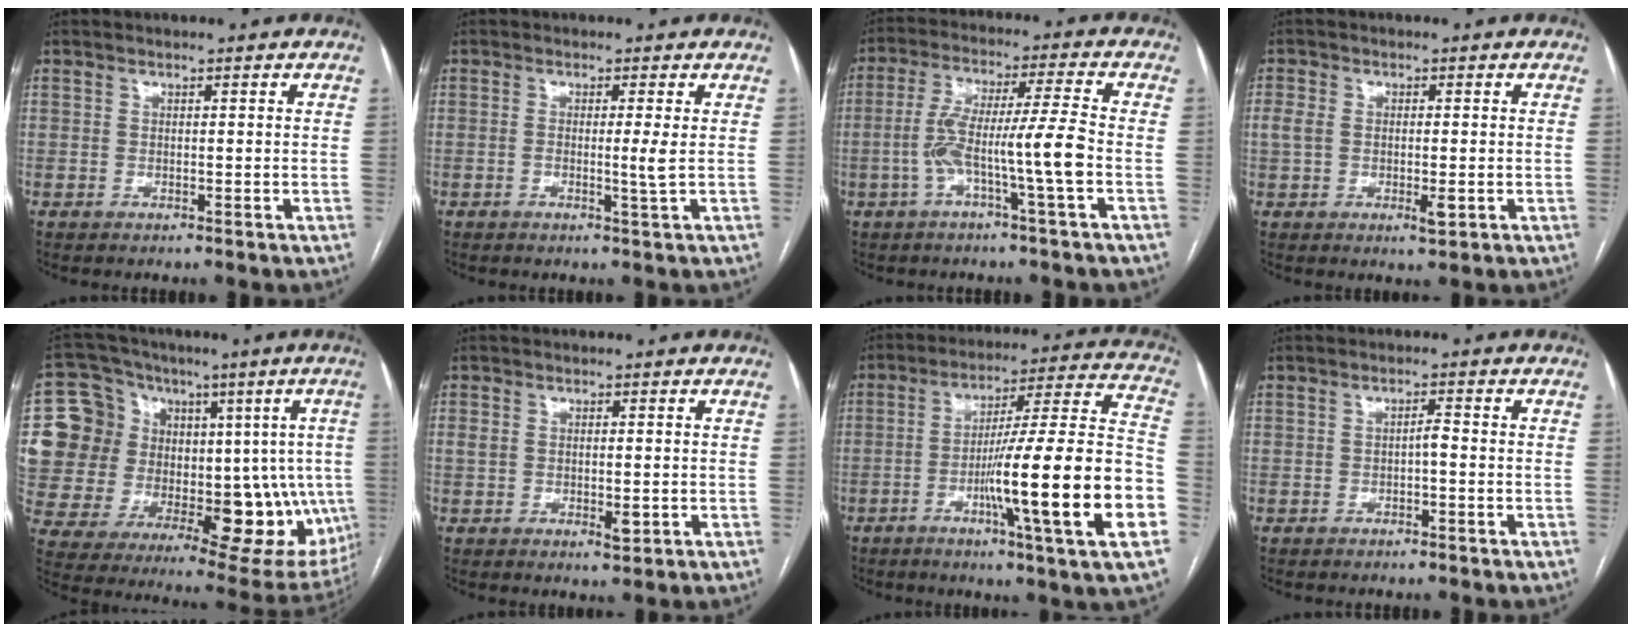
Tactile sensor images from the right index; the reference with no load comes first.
{"total": 2.1, "force": [-0.1, -0.7, 2.0], "torque": [-0.032, -0.005, -0.003]}
{"total": 9.7, "force": [-2.8, -0.7, 9.2], "torque": [-0.182, 0.016, -0.052]}
{"total": 4.7, "force": [-0.5, 2.3, 4.1], "torque": [-0.083, 0.003, -0.005]}
{"total": 26.0, "force": [-0.4, 15.8, 20.7], "torque": [-0.319, 0.060, 0.013]}
{"total": 3.4, "force": [-0.2, 1.7, 3.0], "torque": [-0.056, 0.003, 0.004]}
{"total": 22.4, "force": [-6.7, -0.7, 21.3], "torque": [-0.285, -0.002, -0.110]}
{"total": 1.5, "force": [-0.5, 0.3, 1.4], "torque": [-0.020, 0.003, -0.009]}